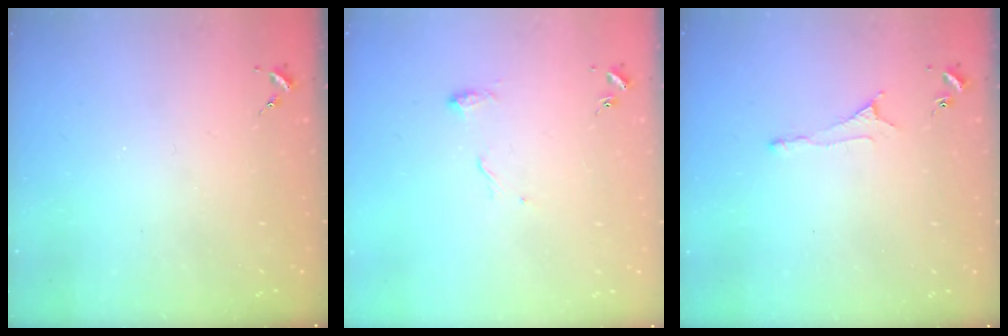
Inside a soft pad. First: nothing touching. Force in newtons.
{"total": 7.9, "press": 7.9, "slide": 0.5}
{"total": 3.8, "press": 3.8, "slide": 0.6}